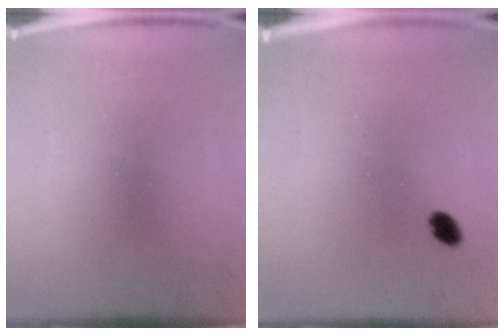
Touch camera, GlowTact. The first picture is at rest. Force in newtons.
{"total": 2.8}